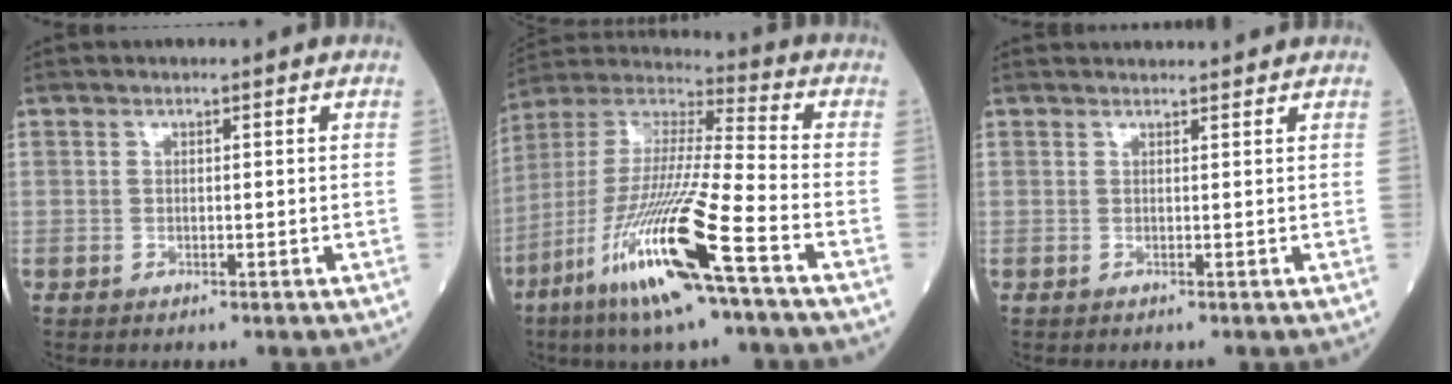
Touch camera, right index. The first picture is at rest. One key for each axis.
{"total": 19.2, "fx": -9.4, "fy": 0.6, "fz": 16.7, "tx": -0.372, "ty": -0.045, "tz": -0.185}
{"total": 3.8, "fx": 3.7, "fy": 0.2, "fz": 0.9, "tx": -0.019, "ty": 0.028, "tz": 0.039}